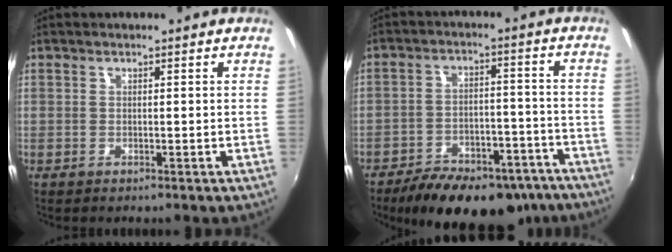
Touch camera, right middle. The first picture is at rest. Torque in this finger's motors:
{"motor_torque": [1.07, -1.07, 0.34, 0.15]}